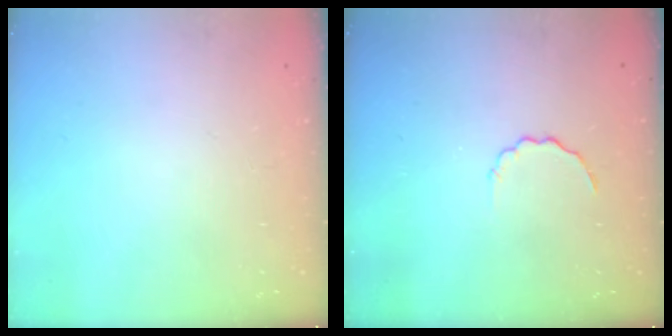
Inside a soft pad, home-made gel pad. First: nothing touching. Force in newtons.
{"total": 2.9, "press": 2.8, "slide": 0.8}